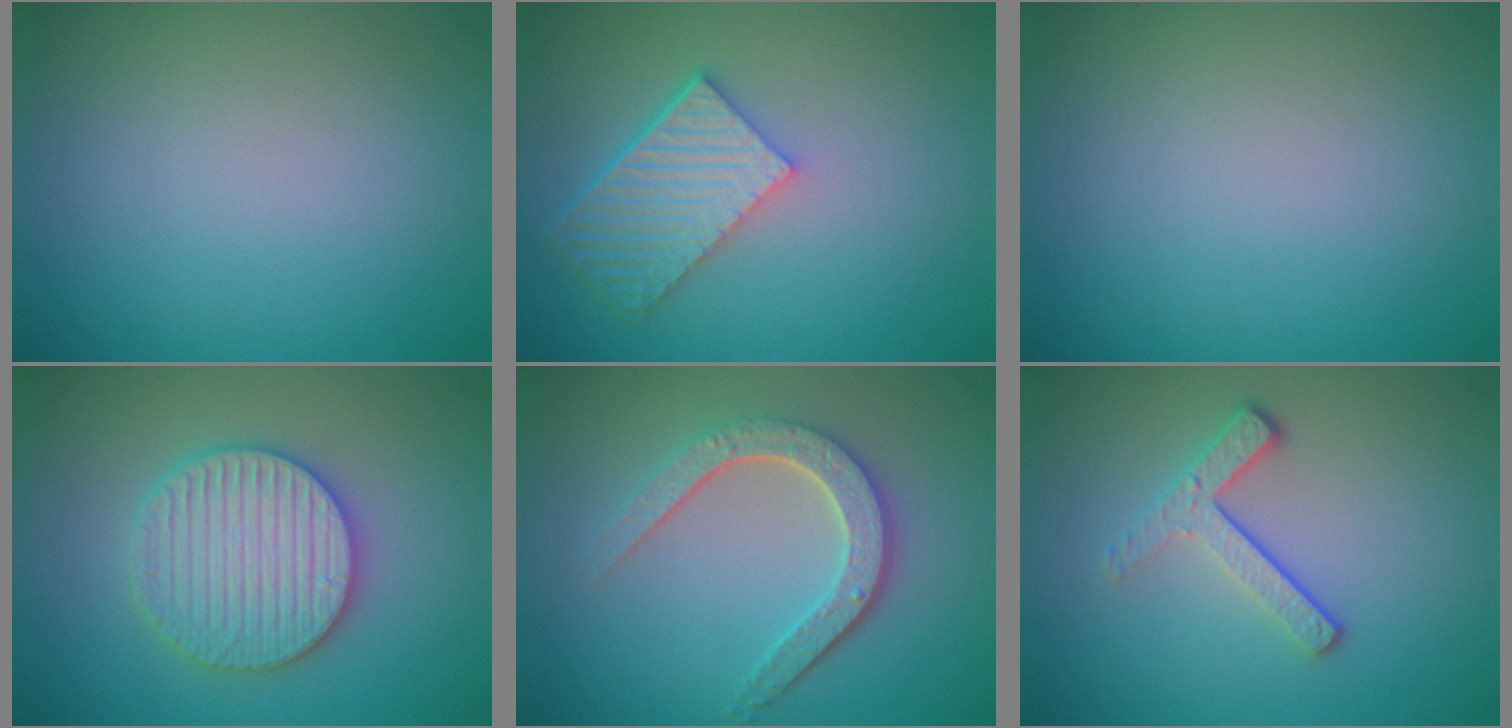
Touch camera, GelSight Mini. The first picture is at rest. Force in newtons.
{"total": 5.9, "press": 4.3, "slide": 4.0}
{"total": 0.0}
{"total": 5.9, "press": 5.7, "slide": 1.1}
{"total": 4.7, "press": 3.6, "slide": 3.0}
{"total": 3.3, "press": 2.3, "slide": 2.3}